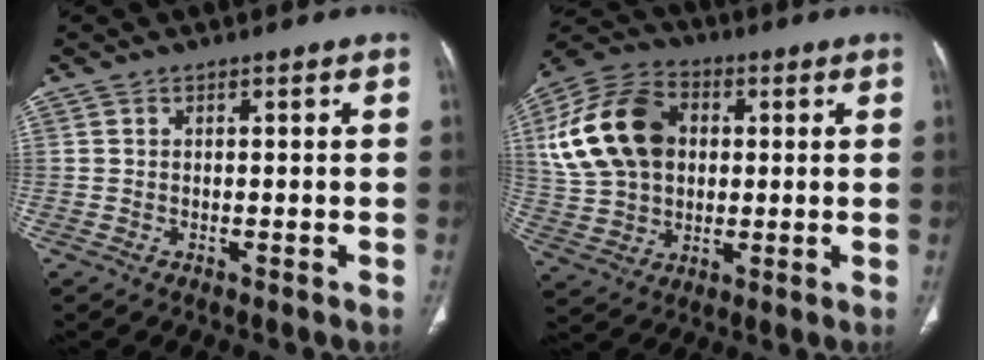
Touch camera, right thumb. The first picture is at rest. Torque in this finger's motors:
{"motor_torque": [-0.42, 1.10, 1.27, -0.18, 0.47]}